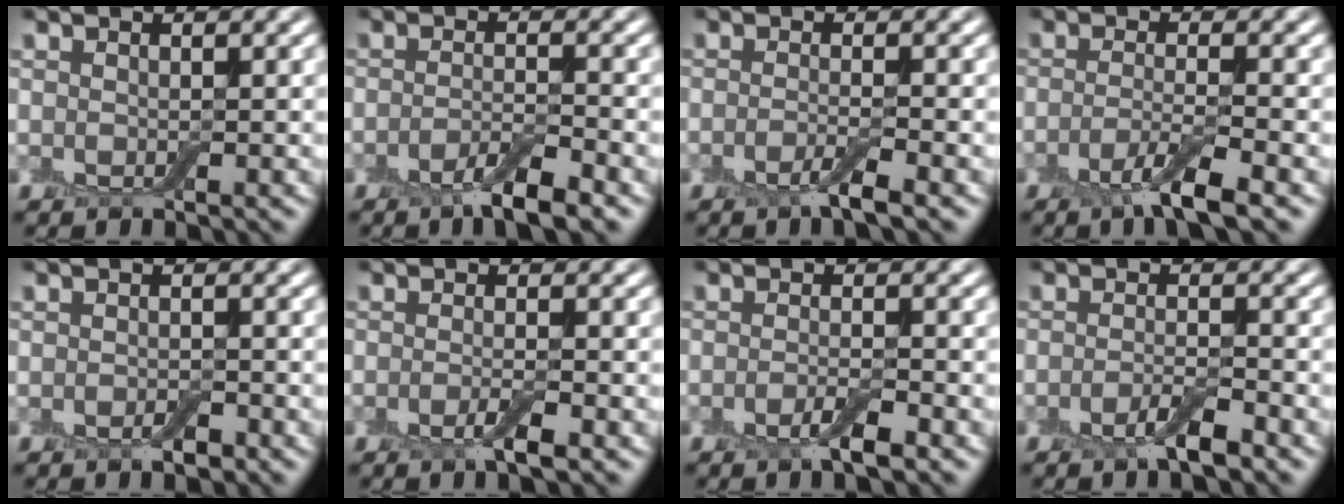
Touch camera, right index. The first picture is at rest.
{"total": 3.5, "force": [-2.1, 0.7, 2.8], "torque": [-0.049, 0.001, -0.045]}
{"total": 2.2, "force": [-1.2, 0.4, 1.9], "torque": [-0.028, -0.001, -0.030]}
{"total": 3.7, "force": [-1.9, 0.6, 3.1], "torque": [-0.055, -0.002, -0.047]}
{"total": 1.2, "force": [-0.6, 0.5, 0.9], "torque": [-0.014, -0.002, -0.010]}
{"total": 2.1, "force": [-0.9, 0.4, 1.8], "torque": [-0.032, -0.003, -0.019]}
{"total": 2.3, "force": [-1.2, 0.5, 1.9], "torque": [-0.035, -0.002, -0.024]}
{"total": 2.6, "force": [-1.5, 0.6, 2.1], "torque": [-0.038, 0.001, -0.031]}